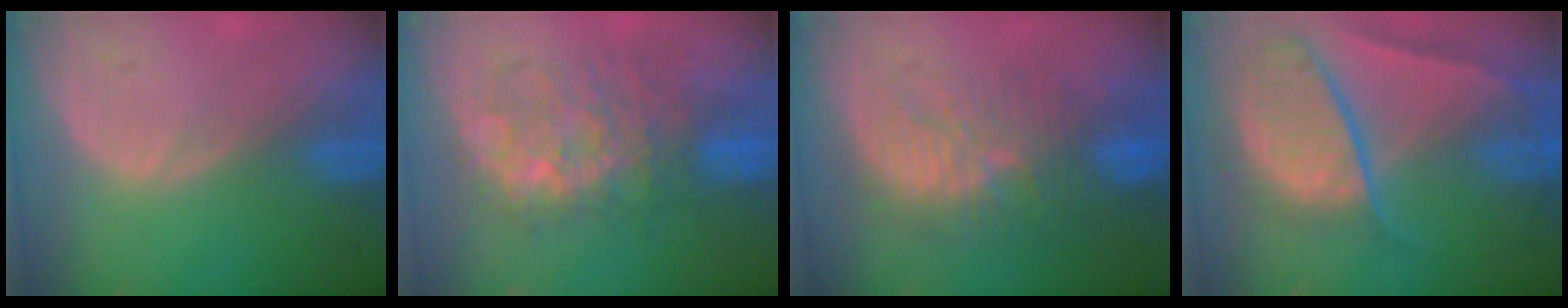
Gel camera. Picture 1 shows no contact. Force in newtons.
{"total": 9.0, "press": 9.0, "slide": 0.9}
{"total": 9.3, "press": 9.0, "slide": 2.1}
{"total": 10.7, "press": 9.0, "slide": 5.8}